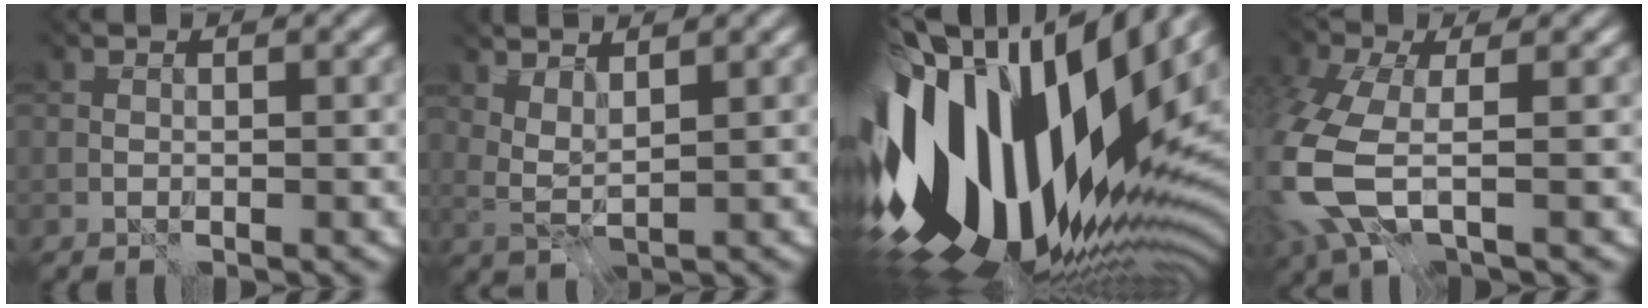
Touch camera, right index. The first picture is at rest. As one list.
[{"total": 2.2, "force": [2.0, 0.1, 1.0], "torque": [-0.030, 0.000, 0.042]}, {"total": 18.3, "force": [0.4, 10.3, 15.0], "torque": [-0.273, -0.019, 0.002]}, {"total": 7.6, "force": [-1.5, 3.9, 6.3], "torque": [-0.190, -0.019, -0.039]}]